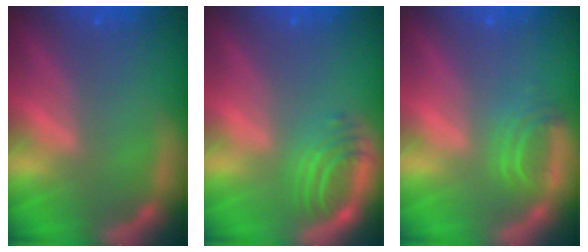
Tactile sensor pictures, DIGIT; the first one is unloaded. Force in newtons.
{"total": 4.0}
{"total": 2.5}